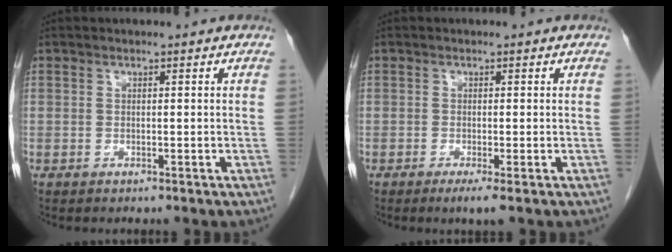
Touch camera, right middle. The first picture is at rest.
{"total": 2.0, "force": [-1.1, -0.1, 1.8], "torque": [-0.026, -0.007, -0.017]}